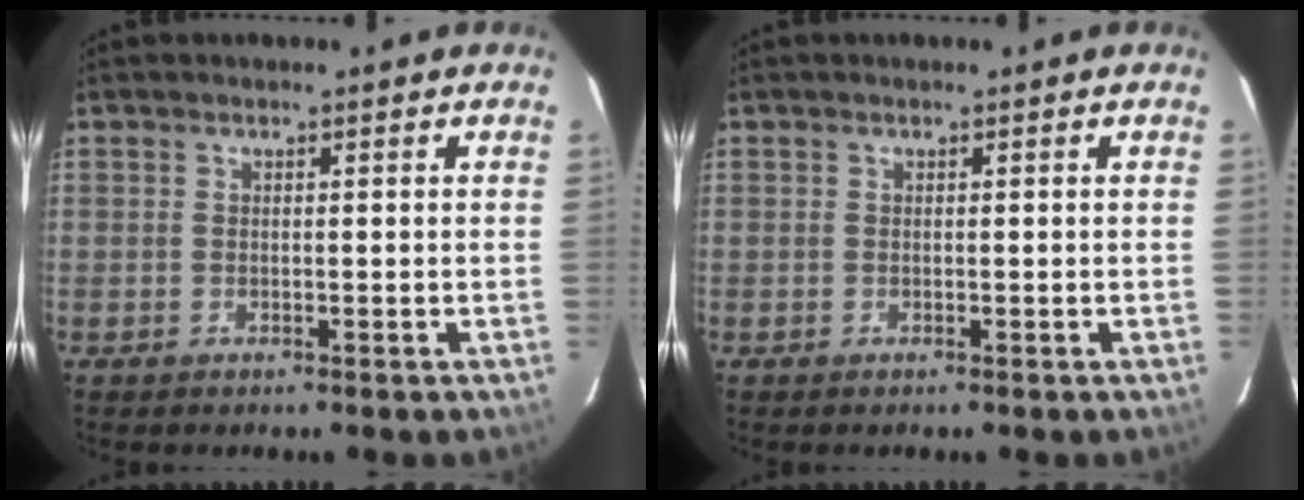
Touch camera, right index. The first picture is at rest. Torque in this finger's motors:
{"motor_torque": [0.00, 0.00, 0.00, 0.00]}